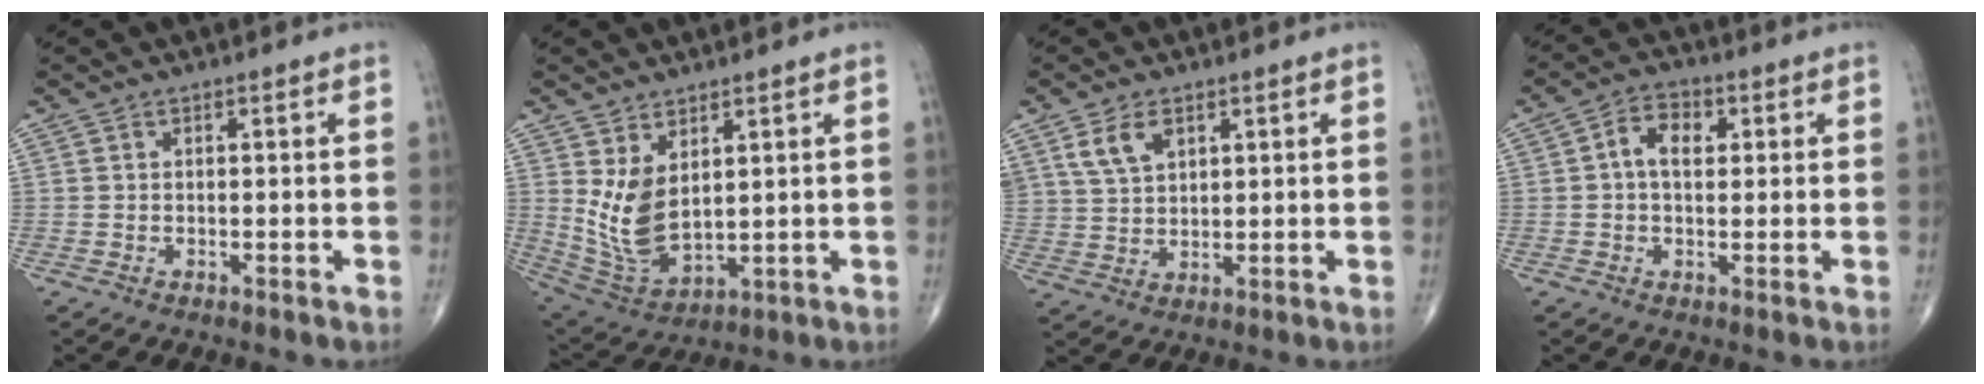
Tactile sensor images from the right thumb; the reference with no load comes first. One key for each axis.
{"total": 10.0, "fx": 3.0, "fy": 5.5, "fz": 7.8, "tx": -0.143, "ty": -0.028, "tz": 0.079}
{"total": 6.4, "fx": 3.3, "fy": 4.0, "fz": 3.7, "tx": -0.062, "ty": -0.012, "tz": 0.070}
{"total": 6.0, "fx": 1.1, "fy": 4.0, "fz": 4.4, "tx": -0.066, "ty": 0.014, "tz": 0.012}